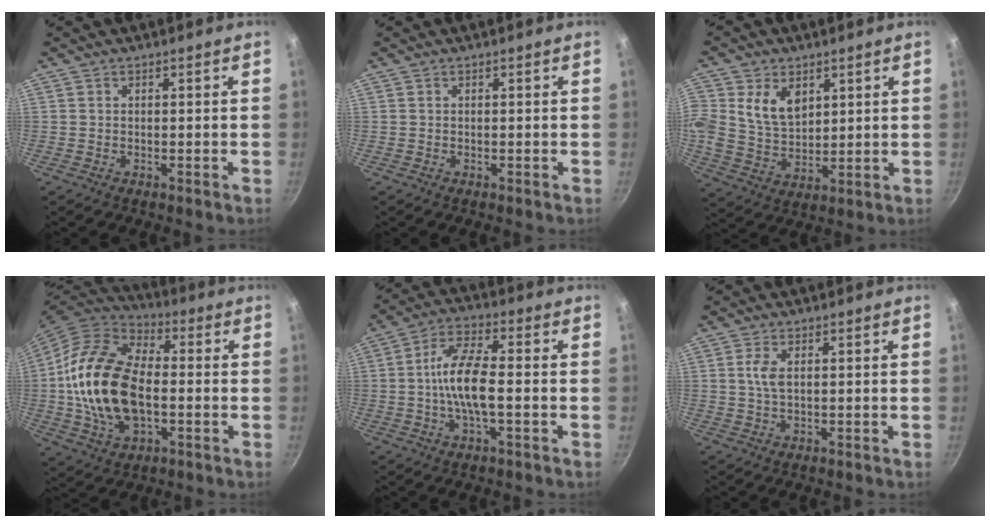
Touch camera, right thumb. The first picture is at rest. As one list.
[{"total": 0.0}, {"total": 9.8, "force": [3.4, 7.1, 5.8], "torque": [-0.089, -0.019, 0.068]}, {"total": 21.2, "force": [-1.4, 12.8, 16.8], "torque": [-0.306, 0.027, -0.030]}, {"total": 10.5, "force": [-1.3, 3.7, 9.7], "torque": [-0.184, 0.026, -0.036]}, {"total": 3.1, "force": [0.6, 1.5, 2.7], "torque": [-0.058, 0.003, 0.011]}]